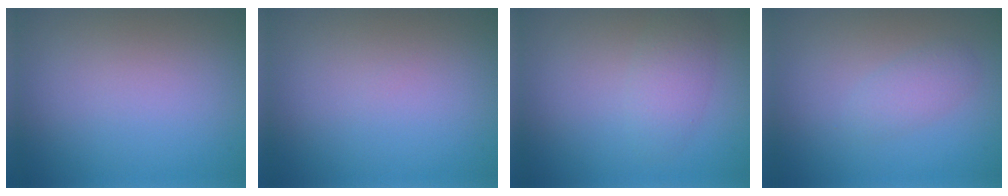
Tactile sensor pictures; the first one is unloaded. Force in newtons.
{"total": 0.0}
{"total": 2.4, "press": 2.4, "slide": 0.0}
{"total": 1.8, "press": 1.8, "slide": 0.2}